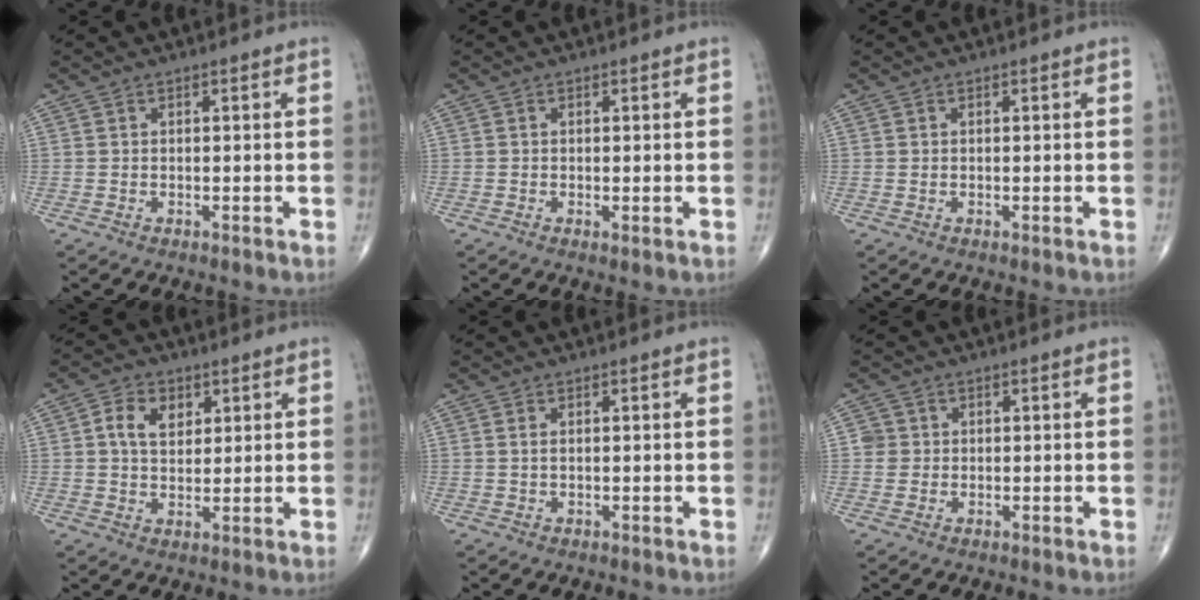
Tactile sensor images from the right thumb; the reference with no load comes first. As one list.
[{"total": 0.8, "force": [-0.2, 0.1, 0.8], "torque": [-0.017, -0.006, -0.004]}, {"total": 0.0}, {"total": 6.0, "force": [2.0, 4.2, 3.8], "torque": [-0.053, -0.004, 0.031]}, {"total": 1.0, "force": [0.2, 0.4, 0.9], "torque": [-0.023, 0.003, 0.007]}, {"total": 2.1, "force": [0.1, 2.1, 0.2], "torque": [0.010, 0.005, 0.001]}]